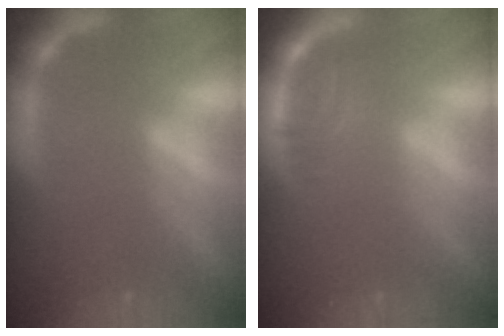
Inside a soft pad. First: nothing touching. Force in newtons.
{"total": 2.9}